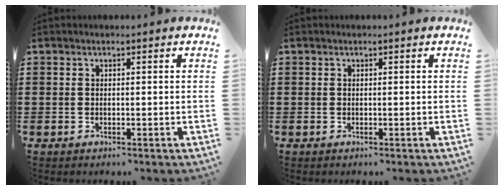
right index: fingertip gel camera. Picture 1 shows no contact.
{"total": 0.0}